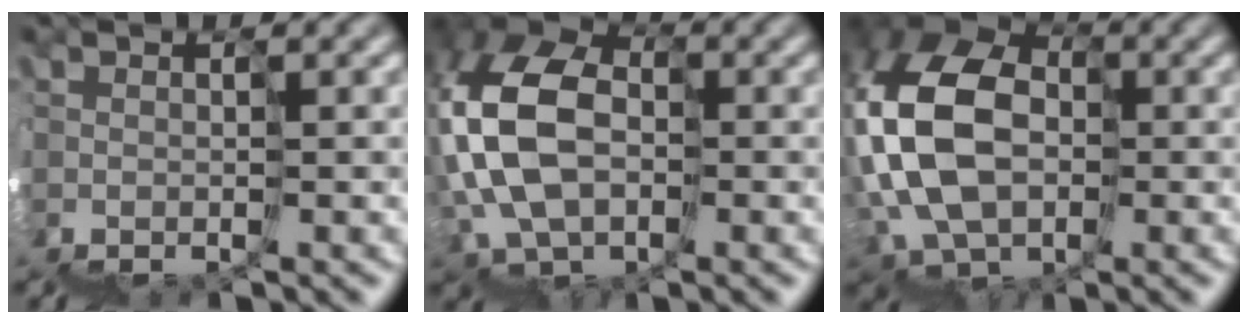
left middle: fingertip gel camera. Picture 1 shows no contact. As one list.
[{"total": 8.8, "force": [1.9, 6.5, 5.6], "torque": [-0.140, 0.041, 0.008]}, {"total": 10.1, "force": [2.0, 7.7, 6.3], "torque": [-0.149, 0.038, 0.009]}]